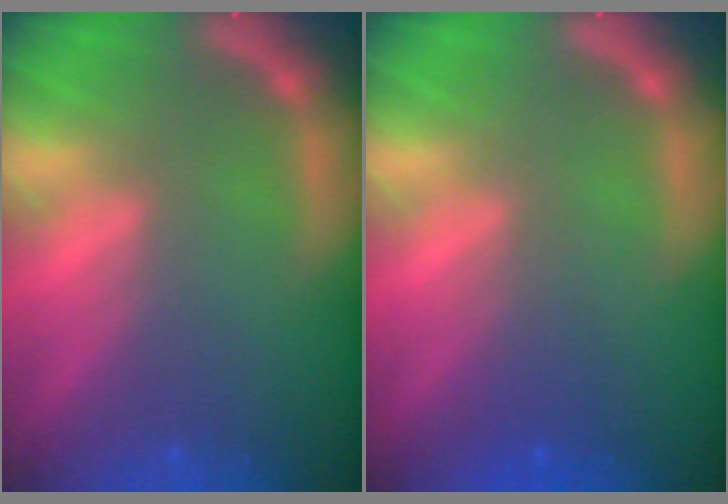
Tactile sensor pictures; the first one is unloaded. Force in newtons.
{"total": 2.0}